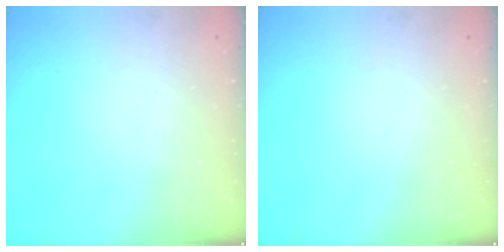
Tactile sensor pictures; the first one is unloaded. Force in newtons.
{"total": 0.0}